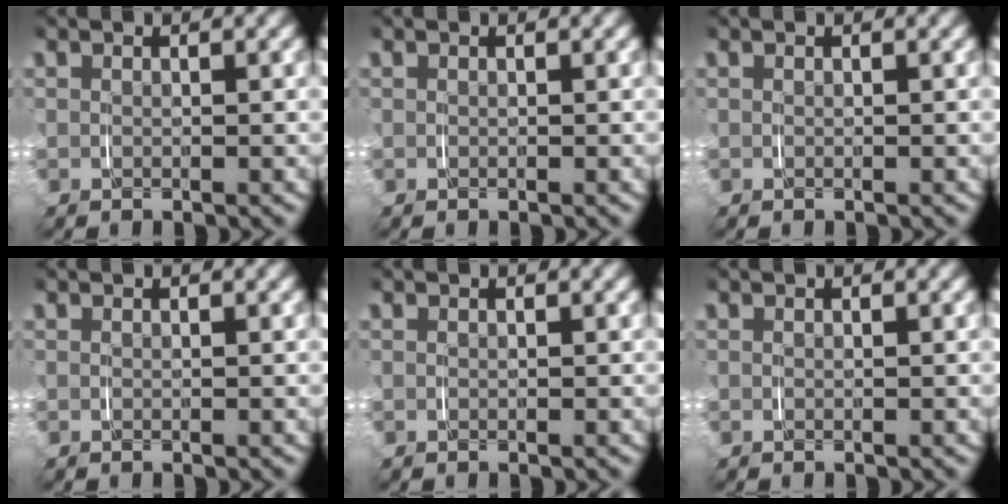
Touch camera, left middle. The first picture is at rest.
{"total": 0.0}
{"total": 0.0}
{"total": 0.0}
{"total": 0.0}
{"total": 0.0}